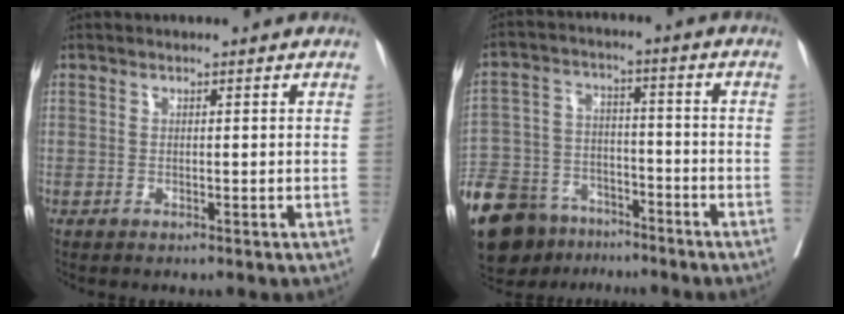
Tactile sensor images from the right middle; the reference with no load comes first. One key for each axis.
{"total": 20.9, "fx": -15.4, "fy": 11.1, "fz": 8.8, "tx": -0.247, "ty": -0.015, "tz": -0.253}